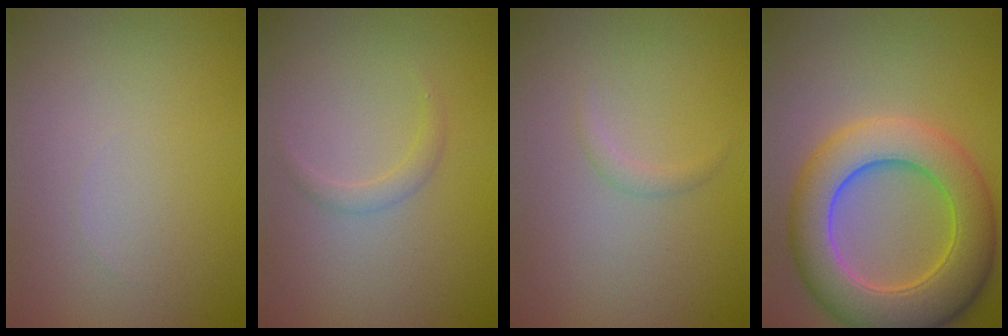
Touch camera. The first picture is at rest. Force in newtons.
{"total": 1.1, "press": 1.1, "slide": 0.1}
{"total": 0.8, "press": 0.8, "slide": 0.1}
{"total": 9.0, "press": 9.0, "slide": 0.5}